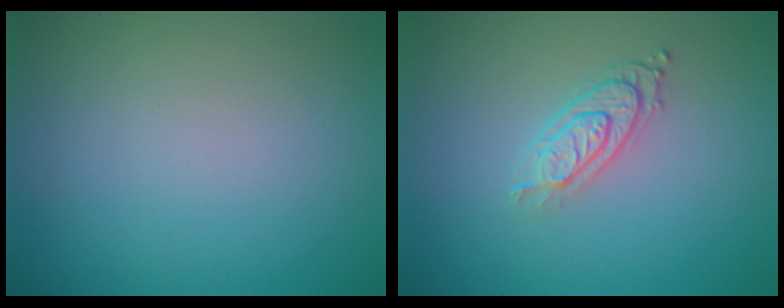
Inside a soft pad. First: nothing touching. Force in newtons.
{"total": 3.2, "press": 2.3, "slide": 2.3}